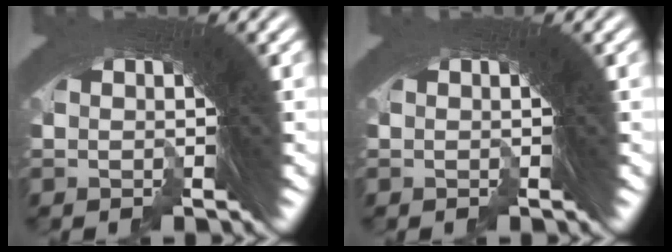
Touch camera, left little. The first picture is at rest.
{"total": 0.0}